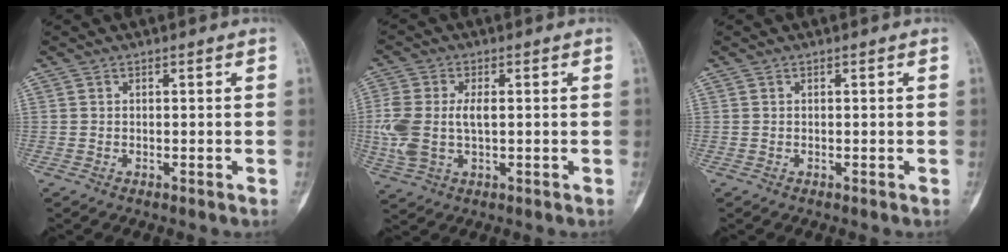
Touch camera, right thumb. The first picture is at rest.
{"total": 10.0, "force": [0.2, 5.8, 8.1], "torque": [-0.202, 0.007, 0.012]}
{"total": 0.0}